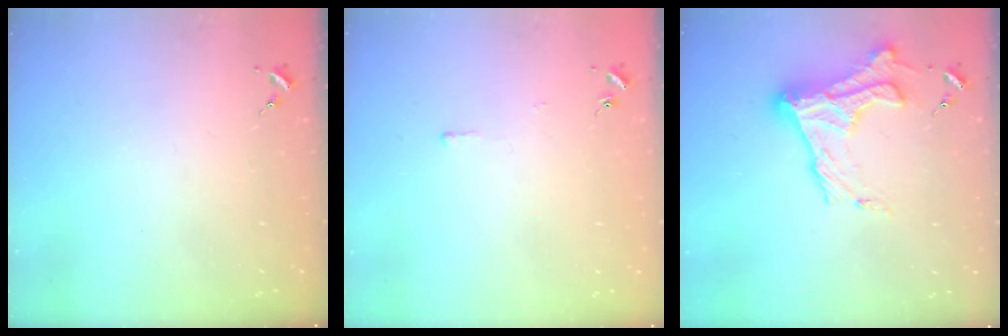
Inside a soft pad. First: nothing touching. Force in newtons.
{"total": 2.6, "press": 2.6, "slide": 0.3}
{"total": 19.0, "press": 19.0, "slide": 1.3}